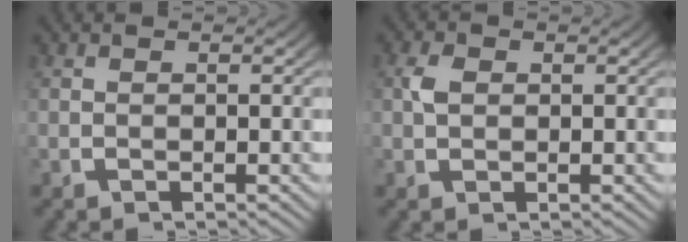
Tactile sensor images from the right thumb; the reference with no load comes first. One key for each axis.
{"total": 1.6, "fx": 0.4, "fy": 1.2, "fz": 1.0, "tx": -0.027, "ty": -0.002, "tz": 0.009}